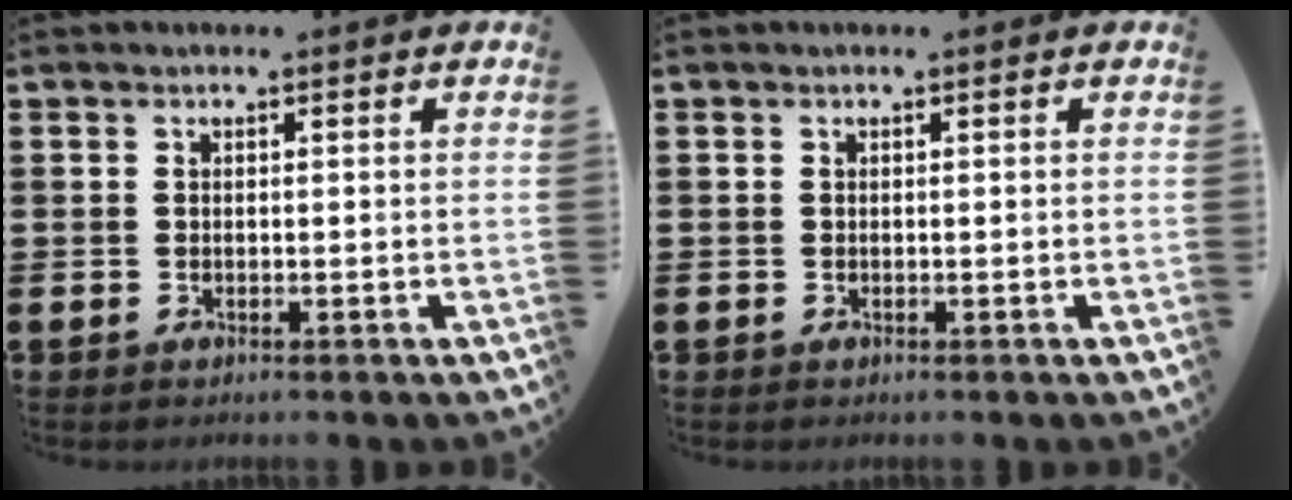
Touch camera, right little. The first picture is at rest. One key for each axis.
{"total": 0.0}